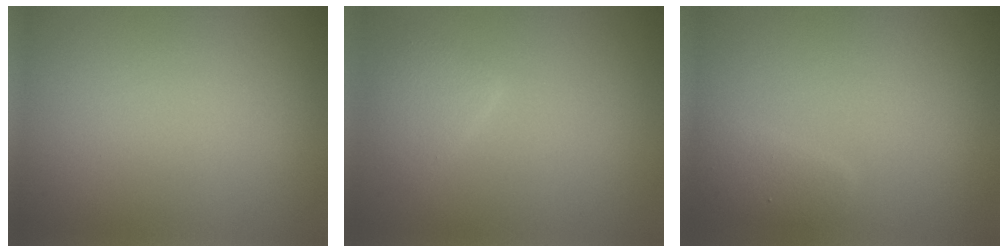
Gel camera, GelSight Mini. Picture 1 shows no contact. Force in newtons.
{"total": 2.0, "press": 2.0, "slide": 0.1}
{"total": 1.8, "press": 1.8, "slide": 0.1}